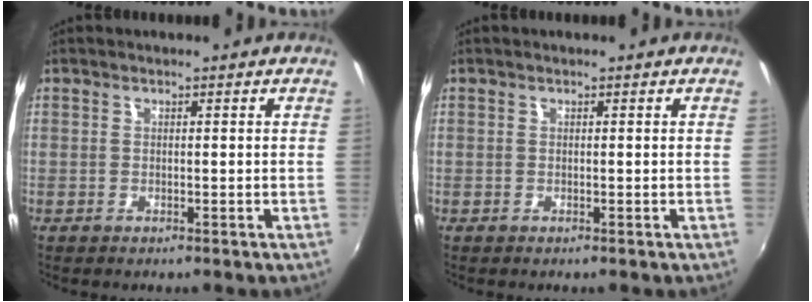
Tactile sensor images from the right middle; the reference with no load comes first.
{"total": 0.0}